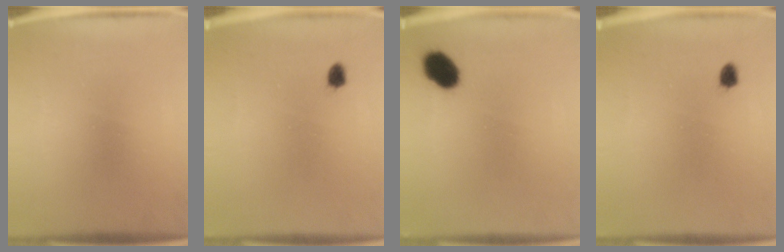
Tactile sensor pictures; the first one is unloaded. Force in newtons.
{"total": 1.2}
{"total": 6.6}
{"total": 1.2}